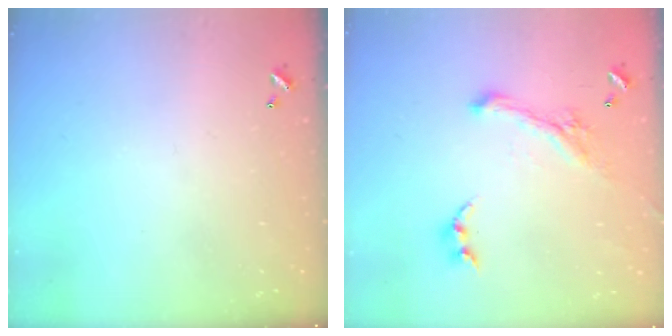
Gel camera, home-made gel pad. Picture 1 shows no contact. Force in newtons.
{"total": 1.4, "press": 0.7, "slide": 1.2}